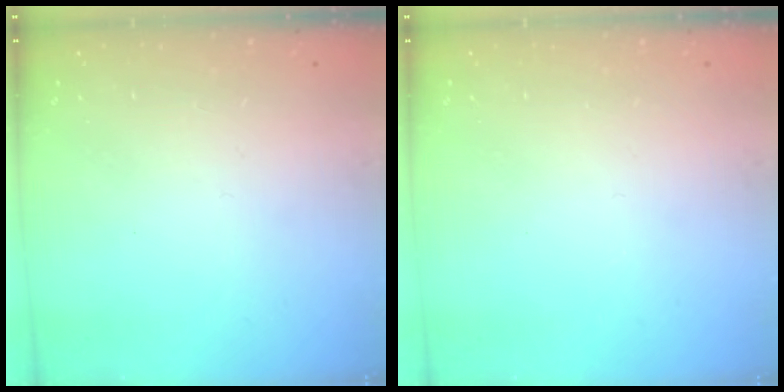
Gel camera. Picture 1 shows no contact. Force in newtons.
{"total": 0.0}